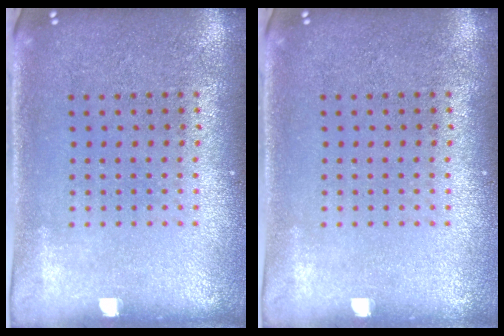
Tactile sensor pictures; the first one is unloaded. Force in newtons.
{"total": 0.0}